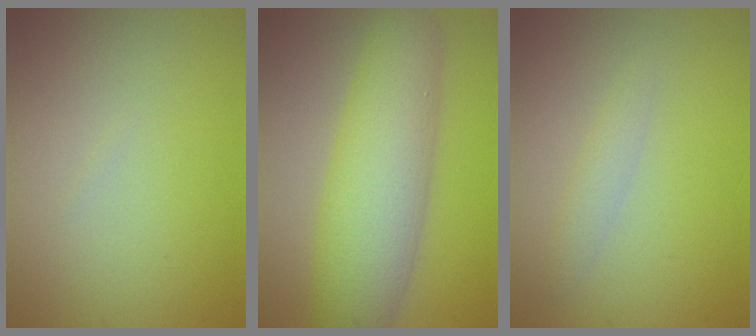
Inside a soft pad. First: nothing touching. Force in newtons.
{"total": 8.0, "press": 8.0, "slide": 0.4}
{"total": 1.3, "press": 1.3, "slide": 0.0}